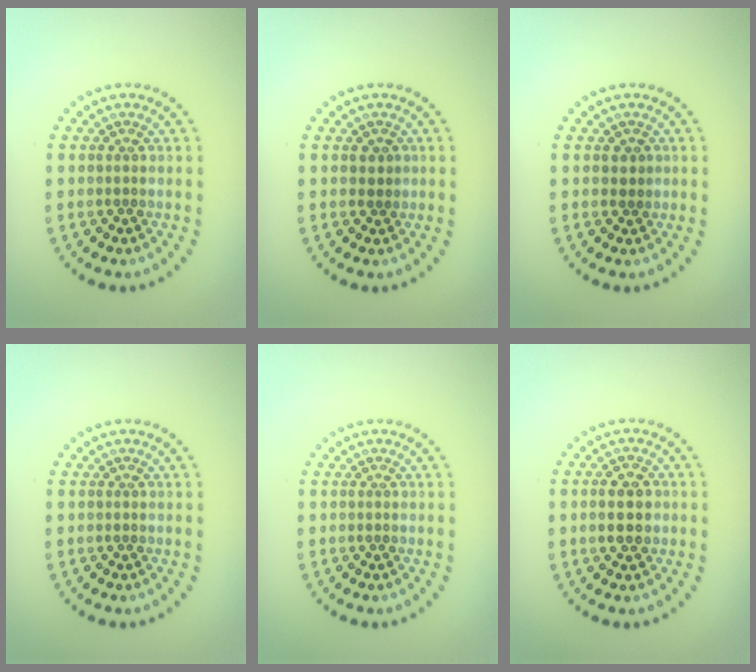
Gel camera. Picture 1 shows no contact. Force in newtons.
{"total": 1.0, "press": 0.9, "slide": 0.4}
{"total": 1.0, "press": 0.9, "slide": 0.4}
{"total": 0.0}
{"total": 0.0}
{"total": 2.6, "press": 2.6, "slide": 0.0}